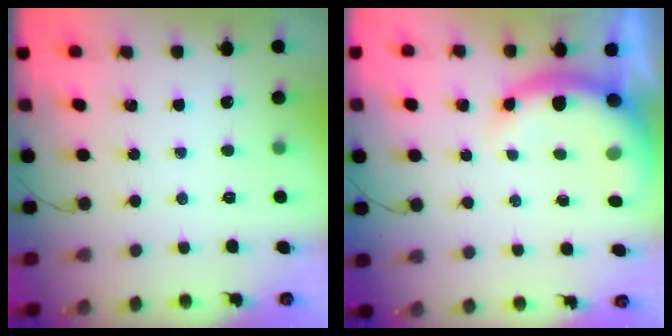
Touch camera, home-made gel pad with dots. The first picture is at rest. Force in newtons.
{"total": 8.2, "press": 8.2, "slide": 0.9}